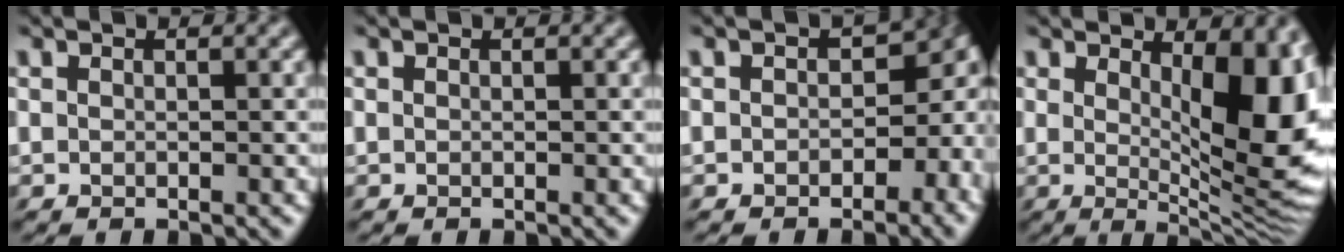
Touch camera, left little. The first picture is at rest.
{"total": 0.0}
{"total": 12.3, "force": [-2.4, 9.1, 7.9], "torque": [-0.094, -0.024, -0.060]}
{"total": 10.2, "force": [1.6, 4.6, 9.0], "torque": [-0.117, -0.024, 0.031]}